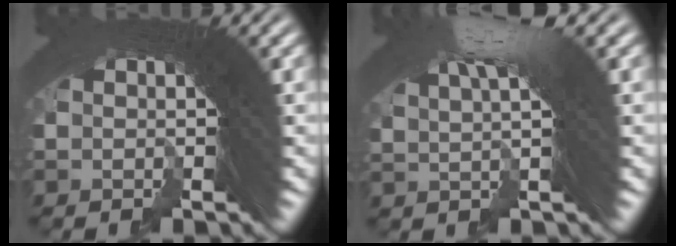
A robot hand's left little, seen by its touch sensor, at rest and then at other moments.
{"total": 4.3, "force": [2.4, 0.1, 3.6], "torque": [-0.041, 0.020, 0.035]}